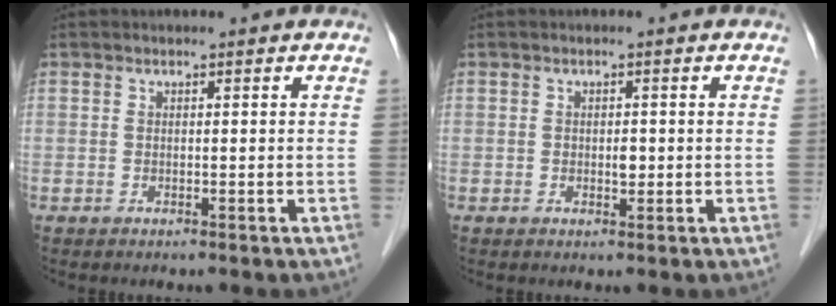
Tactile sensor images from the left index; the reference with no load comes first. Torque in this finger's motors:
{"motor_torque": [0.30, 0.02, 0.00, 0.02]}